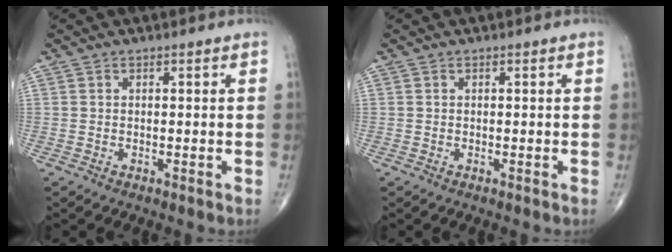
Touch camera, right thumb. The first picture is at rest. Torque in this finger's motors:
{"motor_torque": [0.03, -0.03, 0.00, 0.00, 0.00]}